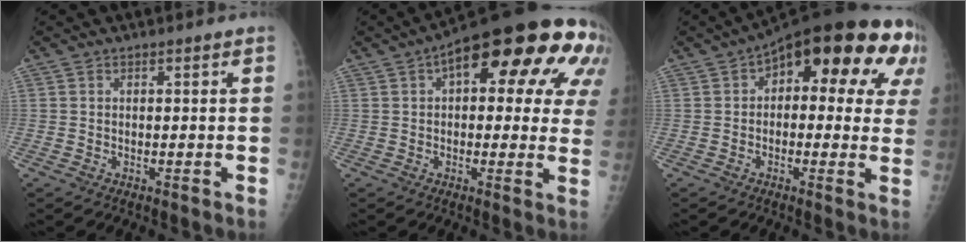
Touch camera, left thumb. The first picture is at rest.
{"total": 24.3, "force": [9.7, 10.5, 19.7], "torque": [-0.227, 0.024, 0.117]}
{"total": 21.7, "force": [7.4, 10.6, 17.5], "torque": [-0.191, 0.031, 0.086]}